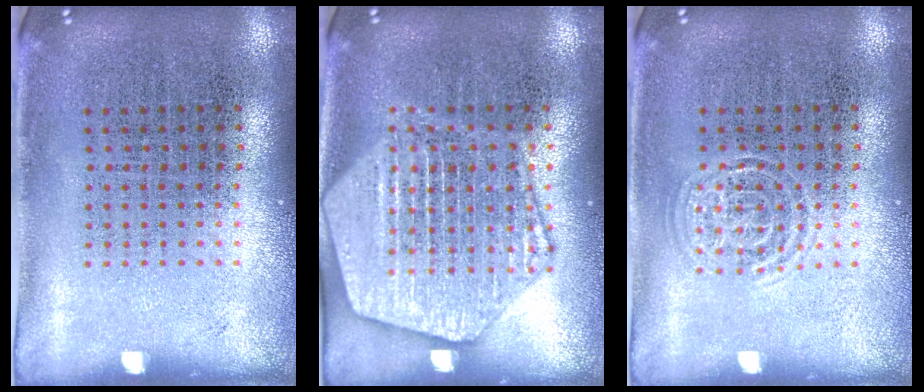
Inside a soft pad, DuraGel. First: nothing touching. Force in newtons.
{"total": 3.8, "press": 3.7, "slide": 0.5}
{"total": 1.6, "press": 1.5, "slide": 0.2}